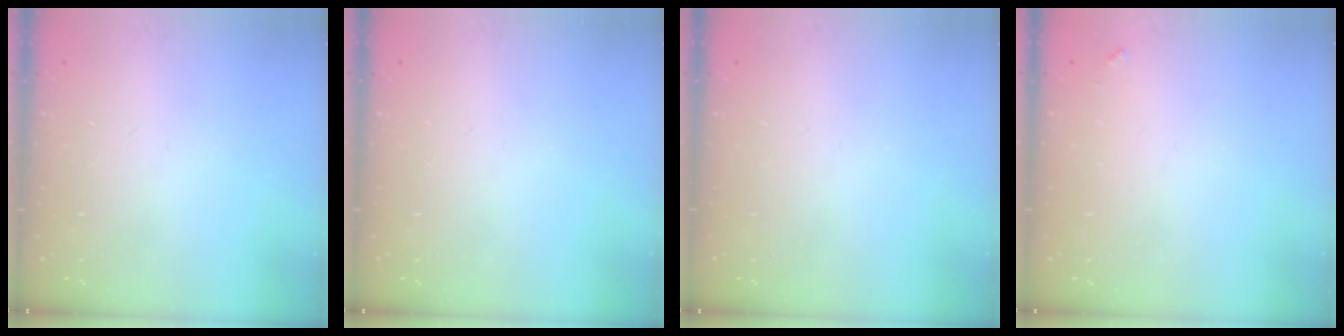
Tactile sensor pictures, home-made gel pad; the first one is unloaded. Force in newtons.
{"total": 0.0}
{"total": 0.0}
{"total": 3.5, "press": 3.5, "slide": 0.2}